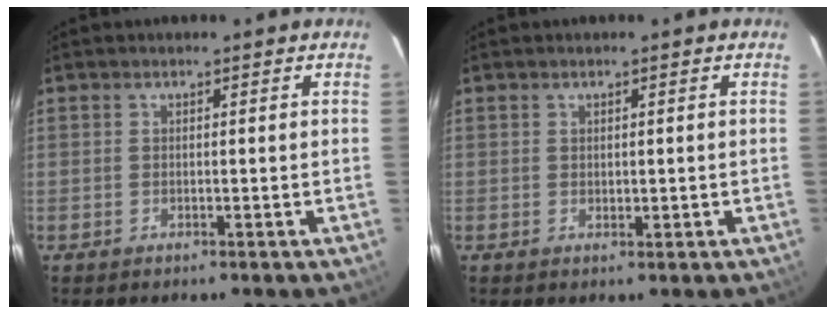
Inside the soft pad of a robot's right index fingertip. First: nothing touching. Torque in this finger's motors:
{"motor_torque": [-0.17, 0.04, -0.07, 0.00]}